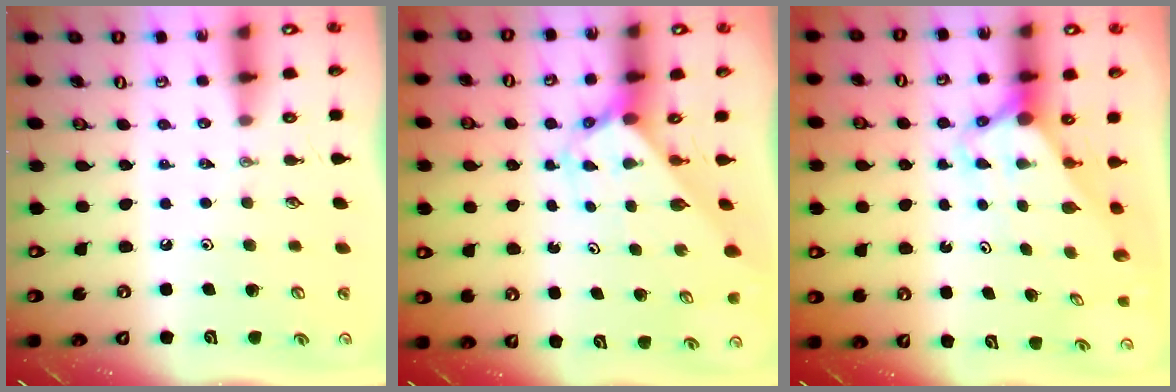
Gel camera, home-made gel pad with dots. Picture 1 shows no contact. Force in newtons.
{"total": 2.6, "press": 2.6, "slide": 0.2}
{"total": 2.9, "press": 2.9, "slide": 0.2}